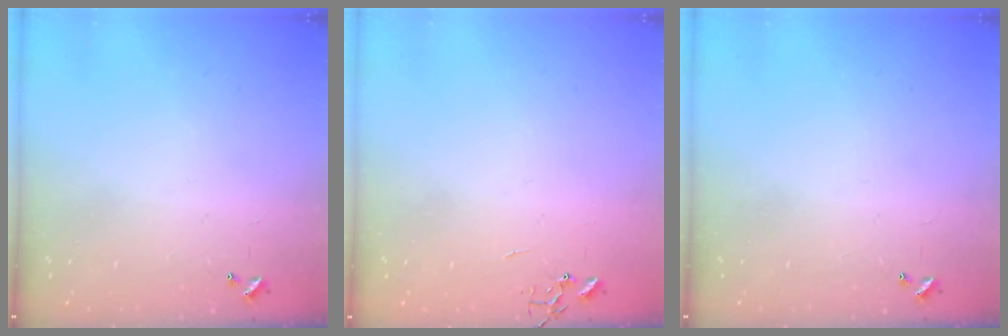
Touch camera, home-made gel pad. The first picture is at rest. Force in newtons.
{"total": 0.0}
{"total": 0.0}